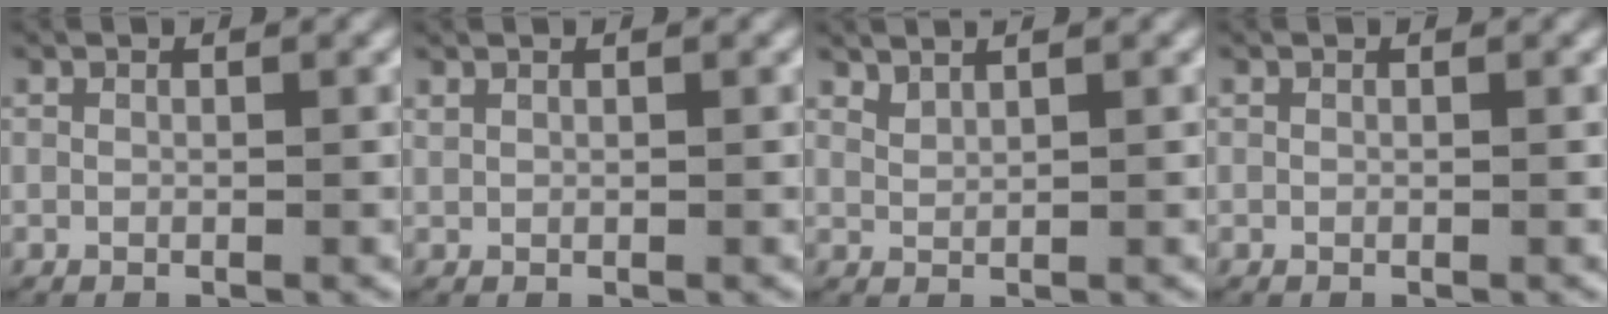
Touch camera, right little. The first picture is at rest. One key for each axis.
{"total": 0.5, "fx": 0.5, "fy": 0.2, "fz": 0.2, "tx": -0.008, "ty": 0.001, "tz": 0.012}
{"total": 2.2, "fx": 1.9, "fy": 0.6, "fz": 0.8, "tx": -0.018, "ty": 0.003, "tz": 0.038}
{"total": 0.0}